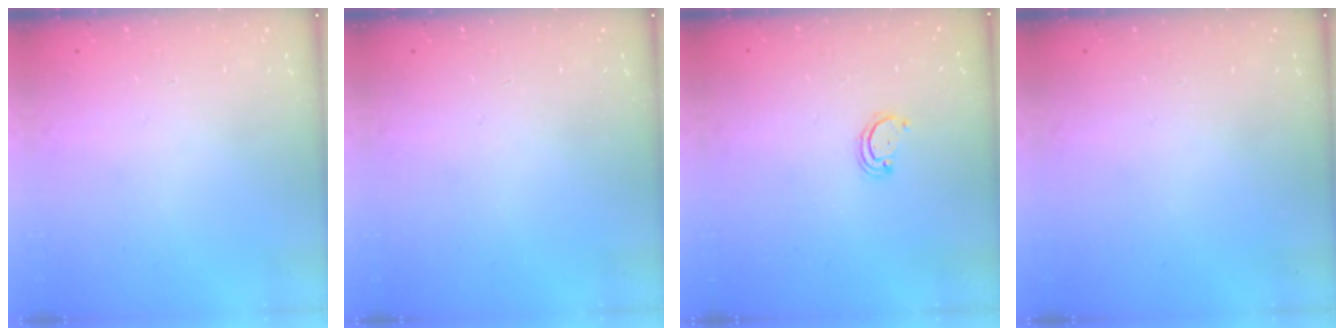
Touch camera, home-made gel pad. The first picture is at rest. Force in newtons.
{"total": 0.0}
{"total": 2.2, "press": 2.2, "slide": 0.2}
{"total": 0.0}